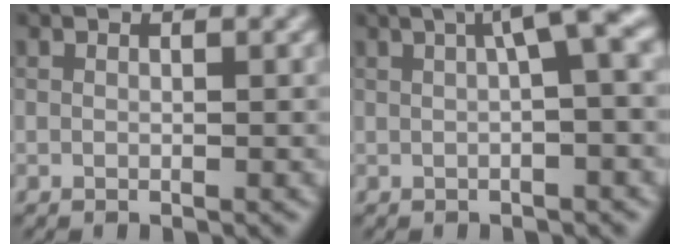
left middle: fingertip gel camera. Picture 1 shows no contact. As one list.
[{"total": 4.9, "force": [1.1, 1.1, 4.6], "torque": [-0.059, 0.026, 0.012]}]